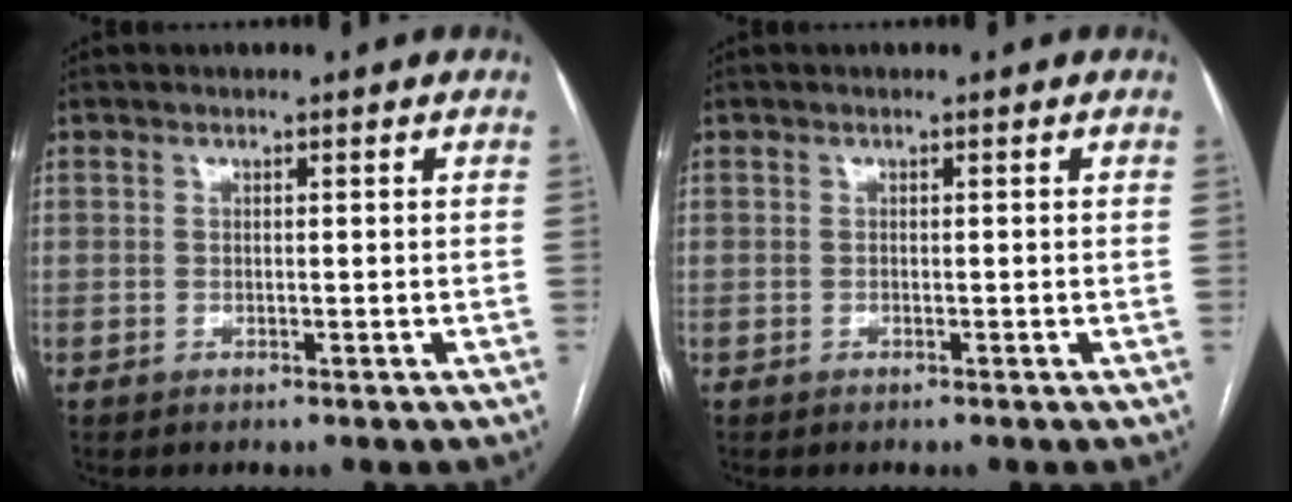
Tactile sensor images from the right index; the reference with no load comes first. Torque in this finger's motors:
{"motor_torque": [0.00, 0.06, -0.03, 0.00]}